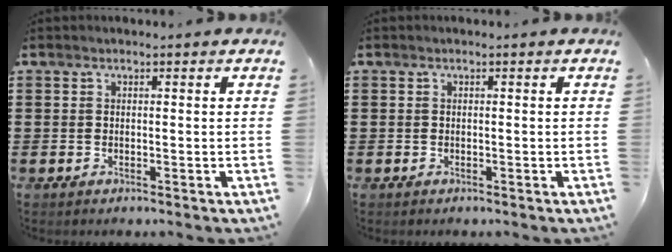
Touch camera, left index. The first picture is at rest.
{"total": 0.0}